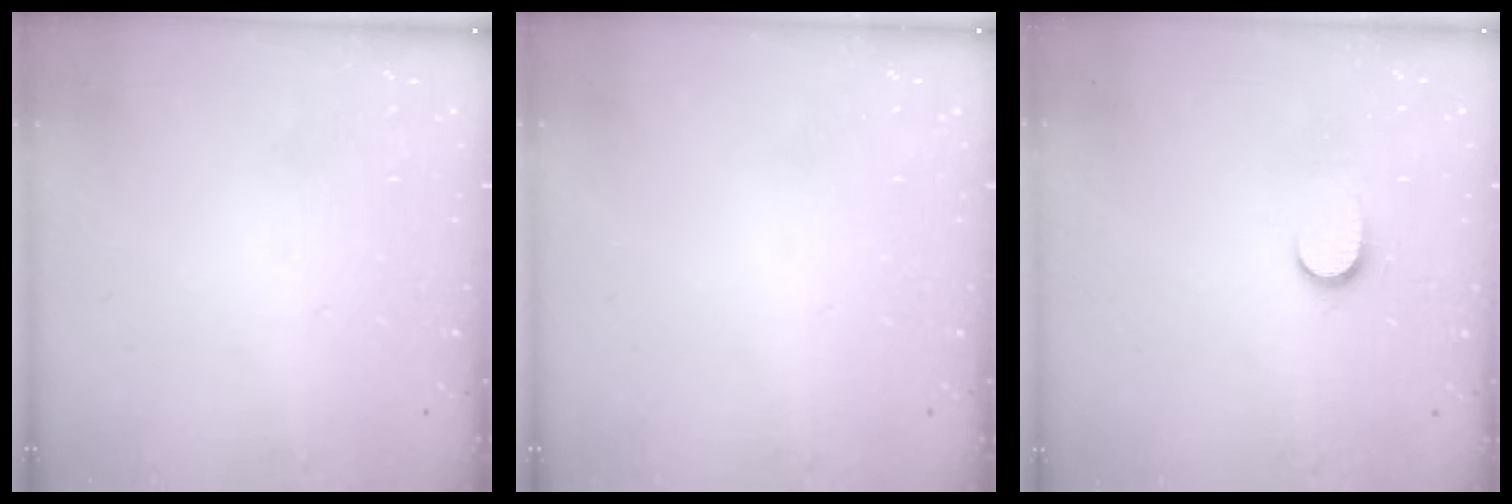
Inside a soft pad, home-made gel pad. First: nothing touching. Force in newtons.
{"total": 0.0}
{"total": 5.4, "press": 5.4, "slide": 0.6}